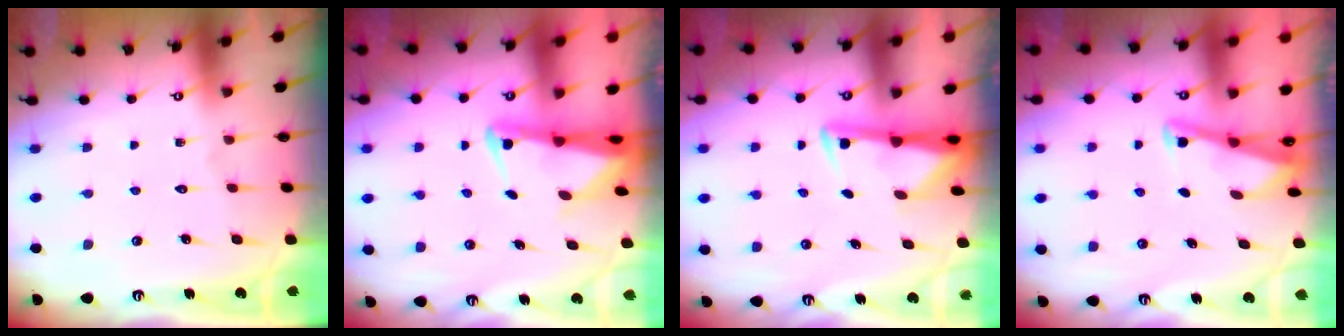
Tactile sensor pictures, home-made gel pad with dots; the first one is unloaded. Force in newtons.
{"total": 3.7, "press": 3.6, "slide": 0.8}
{"total": 2.8, "press": 2.8, "slide": 0.5}
{"total": 2.9, "press": 2.9, "slide": 0.4}